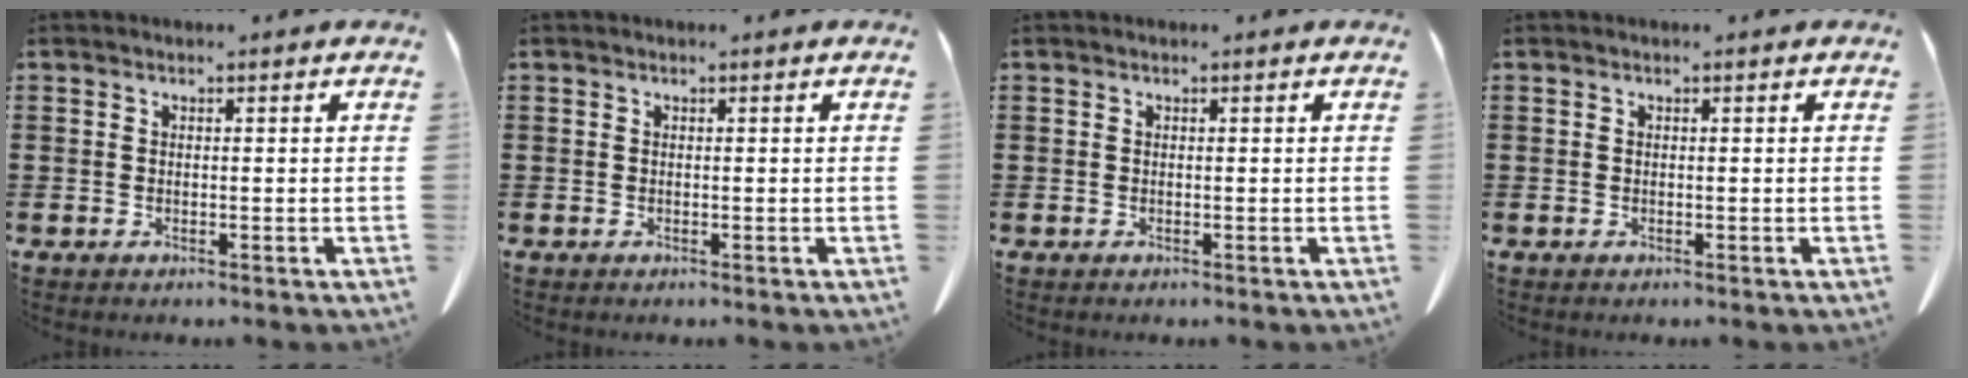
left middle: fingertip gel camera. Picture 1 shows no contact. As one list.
[{"total": 0.0}, {"total": 0.0}, {"total": 0.0}]